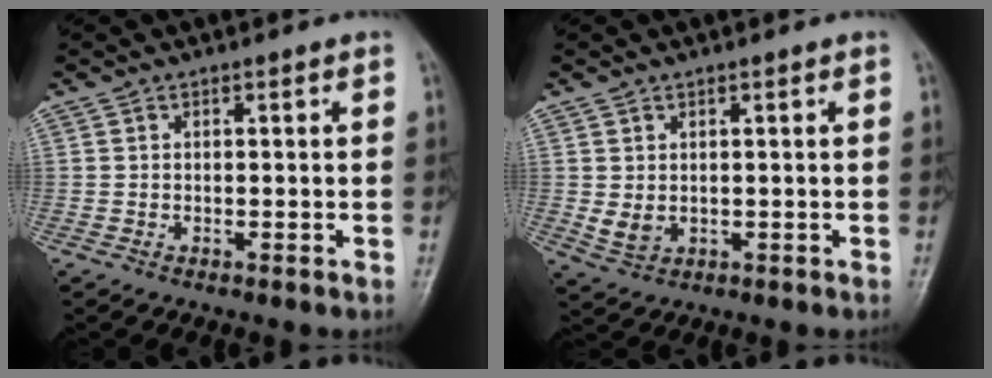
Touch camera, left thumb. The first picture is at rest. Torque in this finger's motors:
{"motor_torque": [0.30, 0.07, 0.29, -0.25, 0.00]}